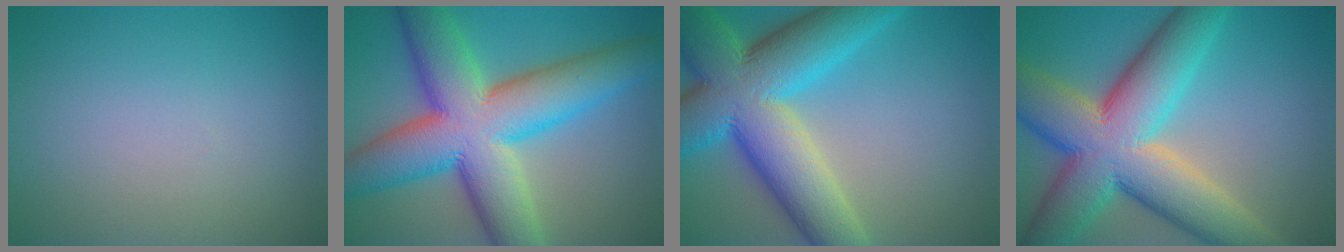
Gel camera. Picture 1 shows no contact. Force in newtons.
{"total": 14.0, "press": 14.0, "slide": 0.5}
{"total": 14.1, "press": 14.1, "slide": 0.4}
{"total": 14.1, "press": 14.1, "slide": 0.6}